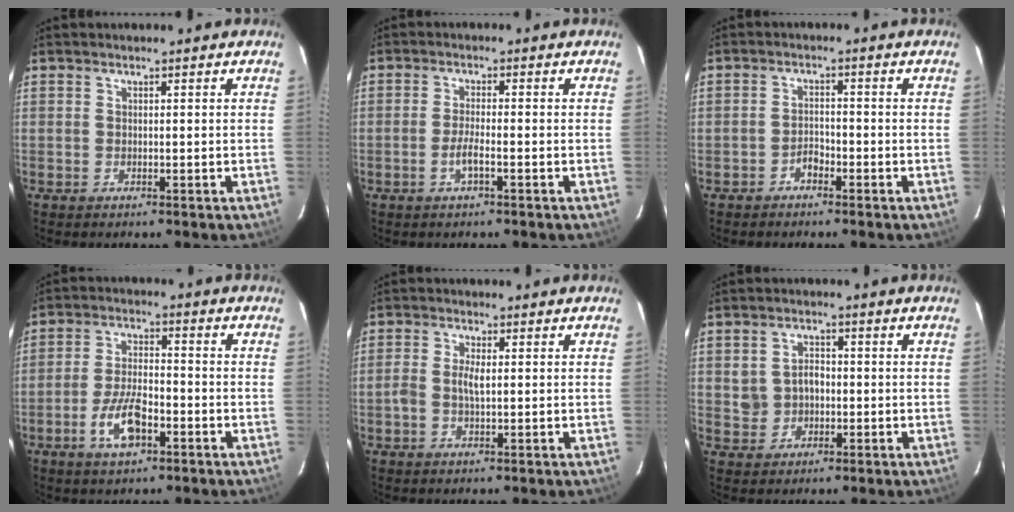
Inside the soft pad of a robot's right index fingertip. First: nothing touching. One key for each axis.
{"total": 3.0, "fx": -1.5, "fy": 0.2, "fz": 2.5, "tx": -0.055, "ty": 0.000, "tz": -0.029}
{"total": 2.1, "fx": -1.8, "fy": 1.0, "fz": 0.7, "tx": -0.015, "ty": 0.004, "tz": -0.028}
{"total": 8.2, "fx": -3.9, "fy": 3.4, "fz": 6.4, "tx": -0.135, "ty": 0.000, "tz": -0.069}
{"total": 2.9, "fx": -0.2, "fy": 1.1, "fz": 2.7, "tx": -0.059, "ty": 0.005, "tz": -0.007}
{"total": 4.3, "fx": -0.2, "fy": 3.7, "fz": 2.0, "tx": -0.039, "ty": 0.013, "tz": 0.004}